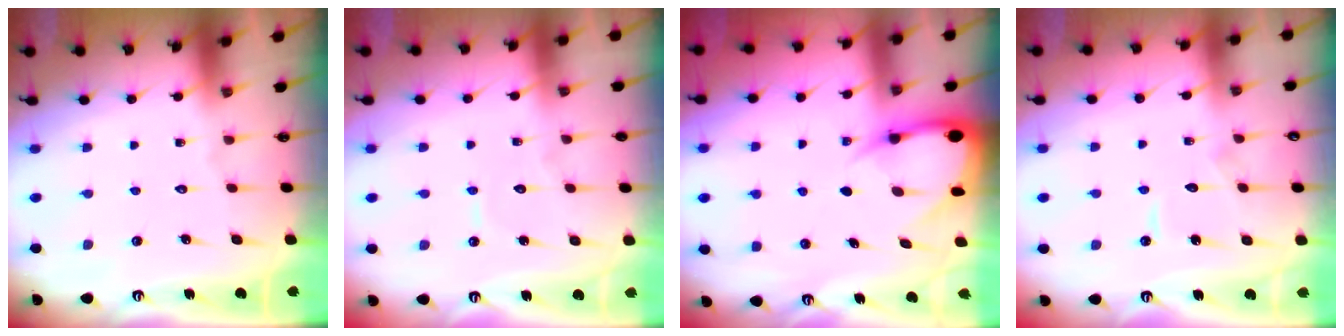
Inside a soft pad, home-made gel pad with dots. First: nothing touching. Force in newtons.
{"total": 4.3, "press": 4.3, "slide": 0.3}
{"total": 5.5, "press": 5.5, "slide": 0.7}
{"total": 4.9, "press": 4.8, "slide": 0.5}